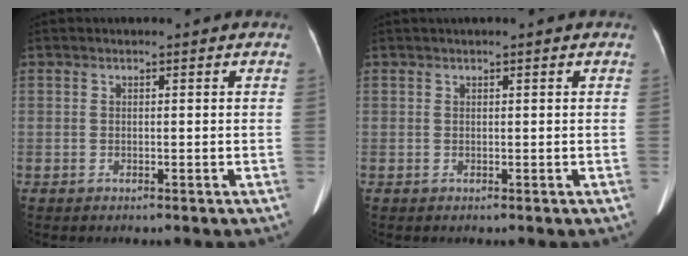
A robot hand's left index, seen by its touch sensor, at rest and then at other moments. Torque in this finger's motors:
{"motor_torque": [0.11, -0.10, 0.05, 0.02]}